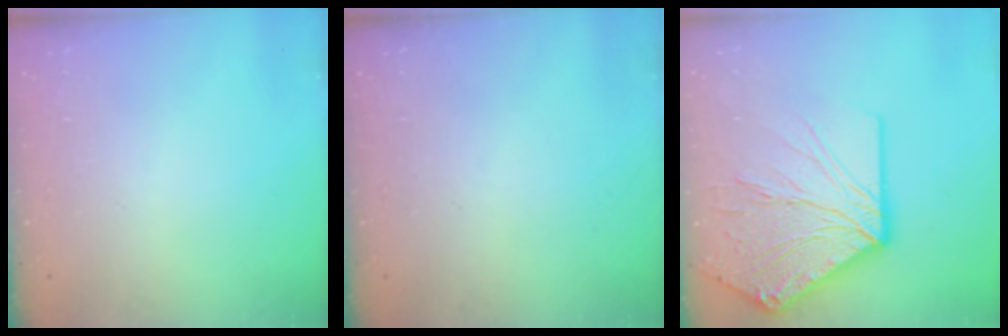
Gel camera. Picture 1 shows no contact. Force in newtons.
{"total": 0.0}
{"total": 22.4, "press": 22.3, "slide": 2.8}